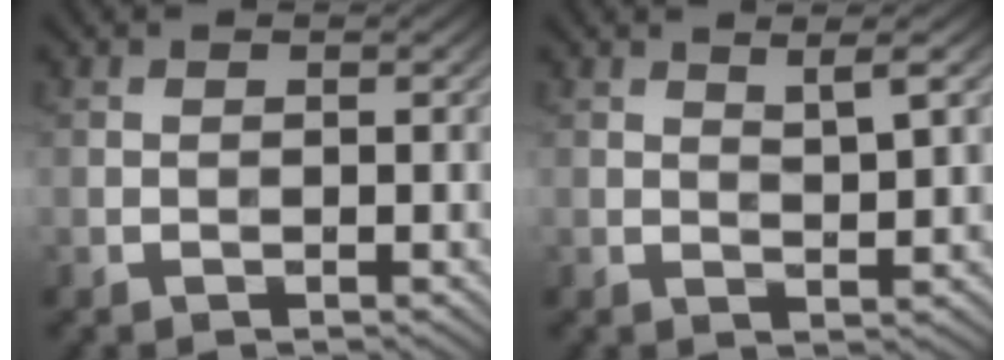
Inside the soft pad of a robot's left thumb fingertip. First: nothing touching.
{"total": 3.1, "force": [1.8, 0.4, 2.5], "torque": [-0.045, -0.001, 0.034]}